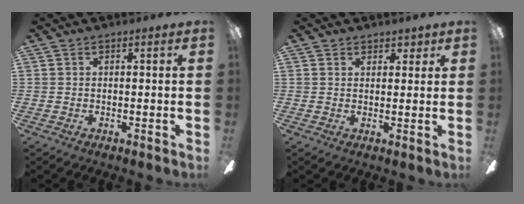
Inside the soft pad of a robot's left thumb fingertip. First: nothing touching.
{"total": 2.3, "force": [1.7, 1.6, 0.3], "torque": [0.000, -0.001, 0.030]}